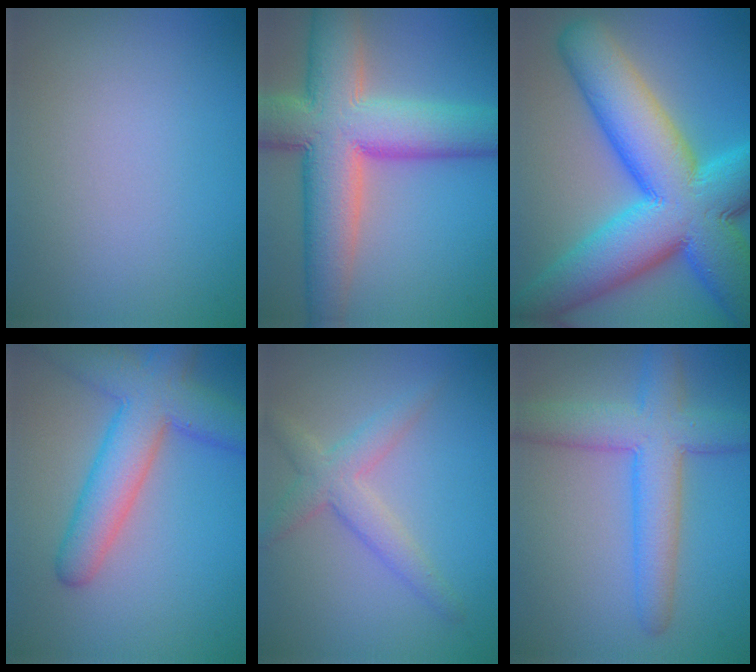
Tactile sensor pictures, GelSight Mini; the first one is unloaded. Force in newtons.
{"total": 11.9, "press": 11.9, "slide": 0.8}
{"total": 15.5, "press": 15.5, "slide": 0.5}
{"total": 6.9, "press": 6.9, "slide": 0.2}
{"total": 3.1, "press": 3.1, "slide": 0.1}
{"total": 6.1, "press": 6.1, "slide": 0.2}